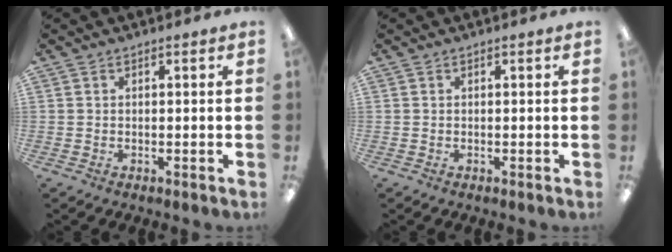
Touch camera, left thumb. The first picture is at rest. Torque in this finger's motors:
{"motor_torque": [0.00, 0.00, -0.01, 0.02, 0.00]}